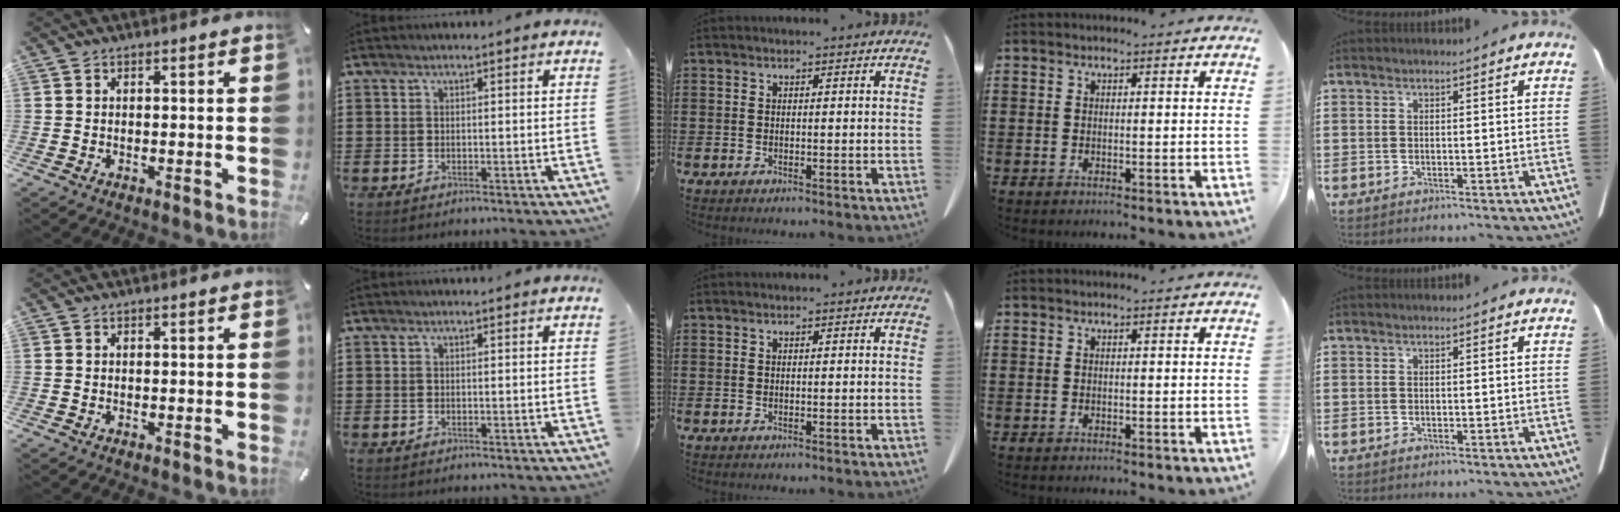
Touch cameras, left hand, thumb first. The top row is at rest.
{}